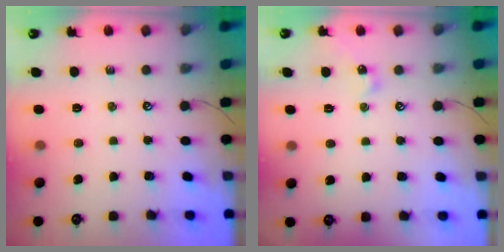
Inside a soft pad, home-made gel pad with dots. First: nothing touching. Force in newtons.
{"total": 5.5, "press": 5.5, "slide": 0.0}